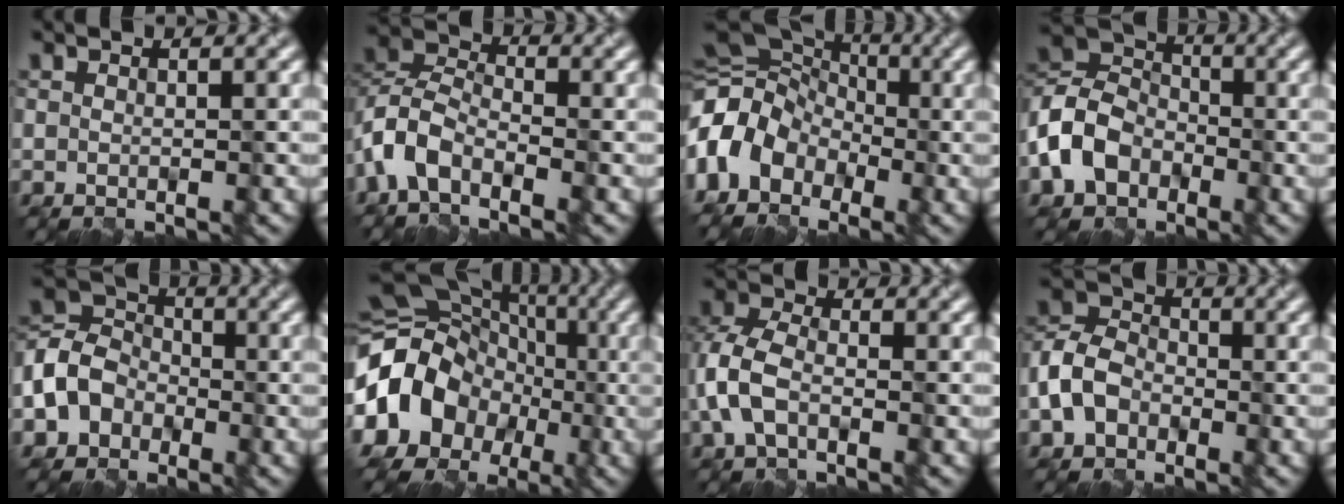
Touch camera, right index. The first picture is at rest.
{"total": 5.4, "force": [-3.3, 3.0, 3.2], "torque": [-0.064, 0.004, -0.078]}
{"total": 9.4, "force": [-2.6, 7.5, 5.1], "torque": [-0.097, 0.011, -0.072]}
{"total": 7.2, "force": [-3.0, 5.5, 3.6], "torque": [-0.077, 0.007, -0.080]}
{"total": 5.6, "force": [-2.3, 4.6, 2.2], "torque": [-0.050, 0.008, -0.057]}
{"total": 13.2, "force": [-2.0, 11.4, 6.4], "torque": [-0.124, -0.017, -0.058]}
{"total": 4.6, "force": [-1.4, 3.0, 3.3], "torque": [-0.086, 0.004, -0.037]}
{"total": 5.0, "force": [-2.0, 3.8, 2.5], "torque": [-0.056, 0.007, -0.048]}